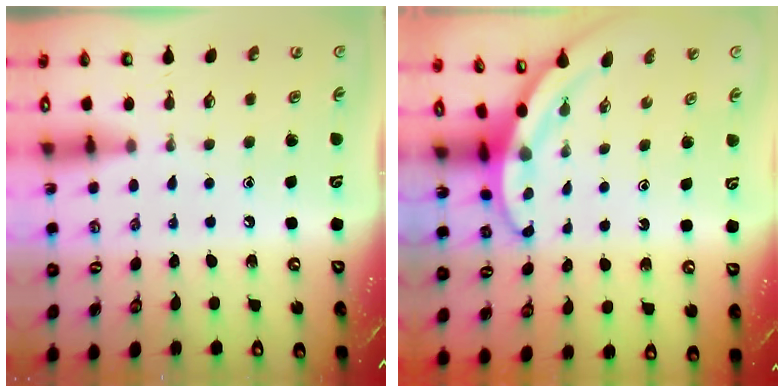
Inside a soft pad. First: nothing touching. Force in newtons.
{"total": 3.7, "press": 3.7, "slide": 0.1}